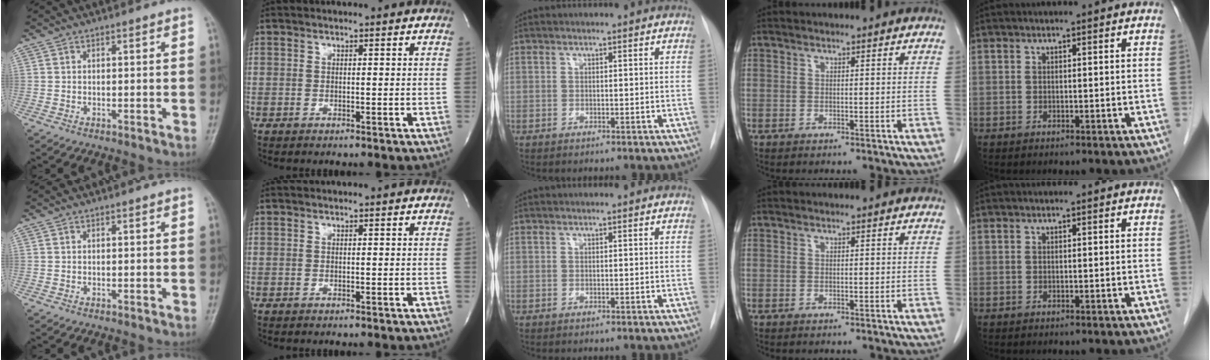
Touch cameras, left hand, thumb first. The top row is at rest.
{}